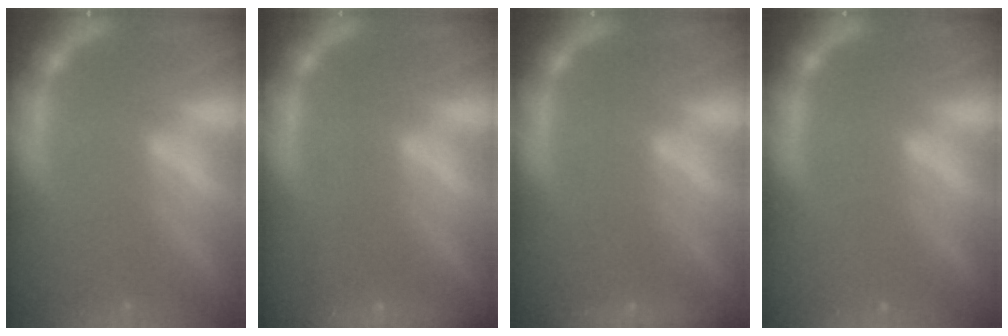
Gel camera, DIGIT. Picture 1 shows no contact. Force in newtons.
{"total": 3.0}
{"total": 2.4}
{"total": 0.0}